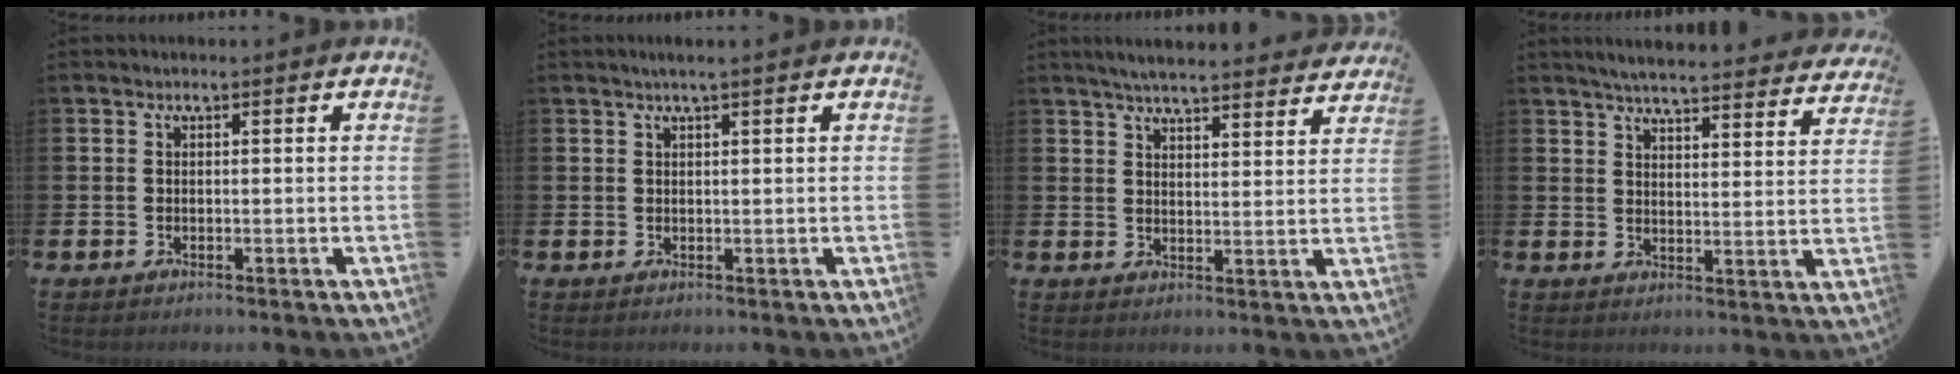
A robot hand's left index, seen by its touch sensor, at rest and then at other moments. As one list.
[{"total": 1.2, "force": [1.0, -0.1, 0.8], "torque": [-0.020, 0.005, 0.019]}, {"total": 5.4, "force": [5.3, 0.4, 1.2], "torque": [-0.026, -0.032, 0.092]}, {"total": 5.3, "force": [5.2, 0.2, 1.1], "torque": [-0.029, -0.039, 0.088]}]